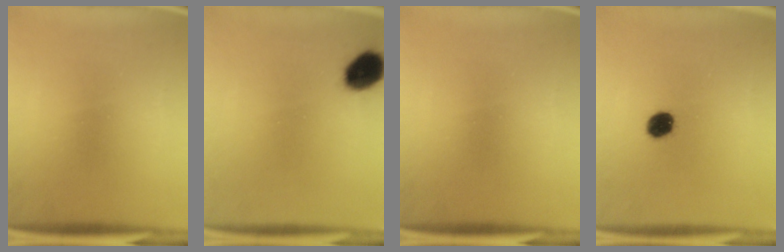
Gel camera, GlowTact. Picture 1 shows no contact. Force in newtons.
{"total": 7.8}
{"total": 0.0}
{"total": 5.0}